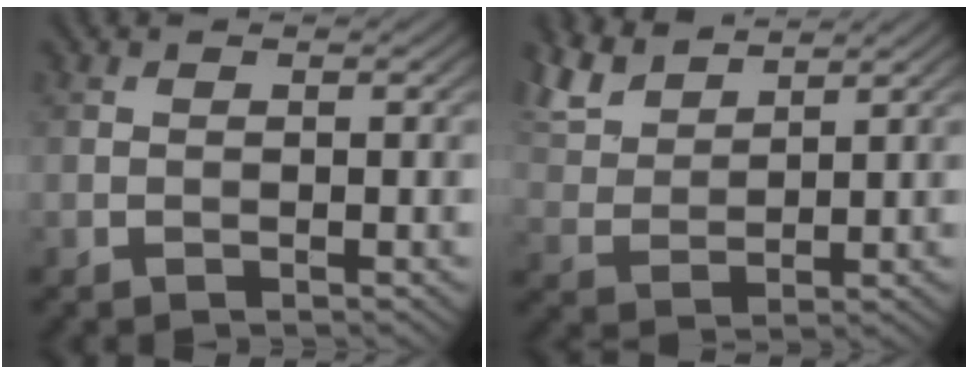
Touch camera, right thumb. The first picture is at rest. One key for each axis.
{"total": 6.9, "fx": 5.7, "fy": 2.3, "fz": 3.2, "tx": -0.087, "ty": 0.015, "tz": 0.121}